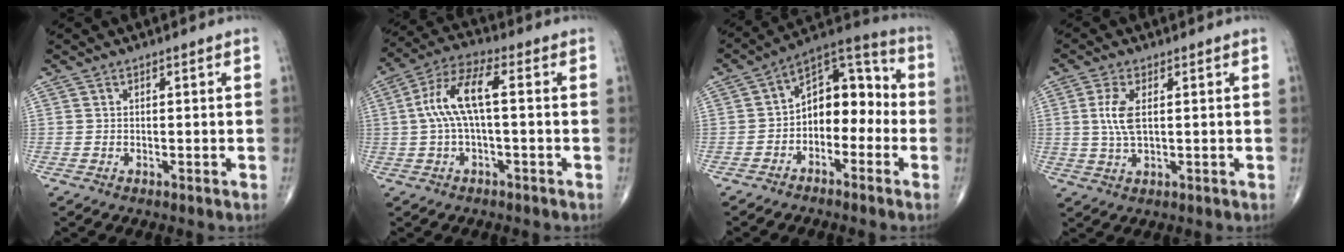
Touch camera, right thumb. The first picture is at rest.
{"total": 9.8, "force": [0.5, 3.2, 9.3], "torque": [-0.201, 0.036, 0.005]}
{"total": 11.8, "force": [-2.2, 7.7, 8.6], "torque": [-0.087, 0.050, -0.054]}
{"total": 5.5, "force": [0.9, 2.4, 4.8], "torque": [-0.111, -0.002, 0.020]}